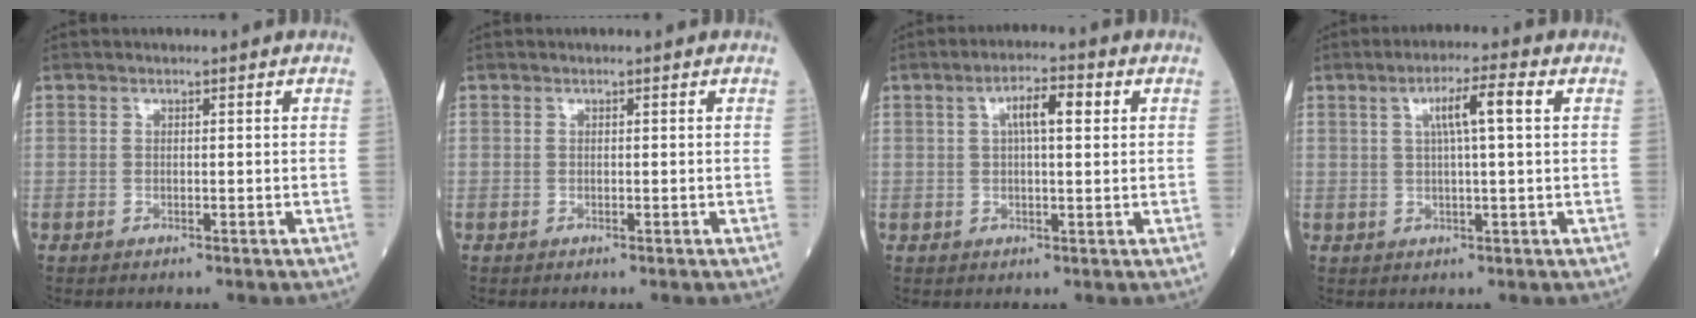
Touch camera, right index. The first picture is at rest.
{"total": 0.0}
{"total": 5.2, "force": [1.6, 1.1, 4.8], "torque": [-0.086, 0.015, 0.028]}
{"total": 5.6, "force": [1.7, -0.1, 5.4], "torque": [-0.096, 0.009, 0.030]}